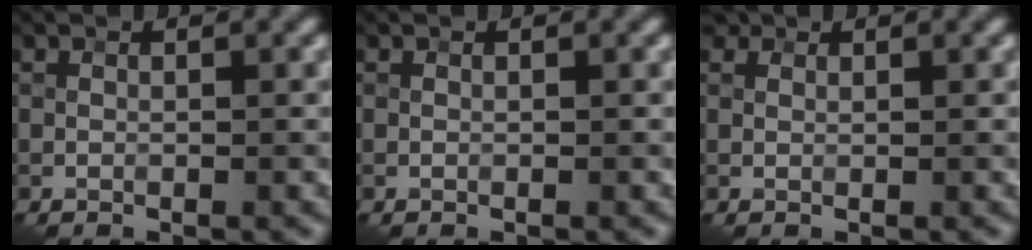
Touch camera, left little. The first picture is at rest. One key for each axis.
{"total": 0.0}
{"total": 1.2, "fx": 0.9, "fy": 0.6, "fz": 0.3, "tx": -0.009, "ty": -0.001, "tz": 0.008}